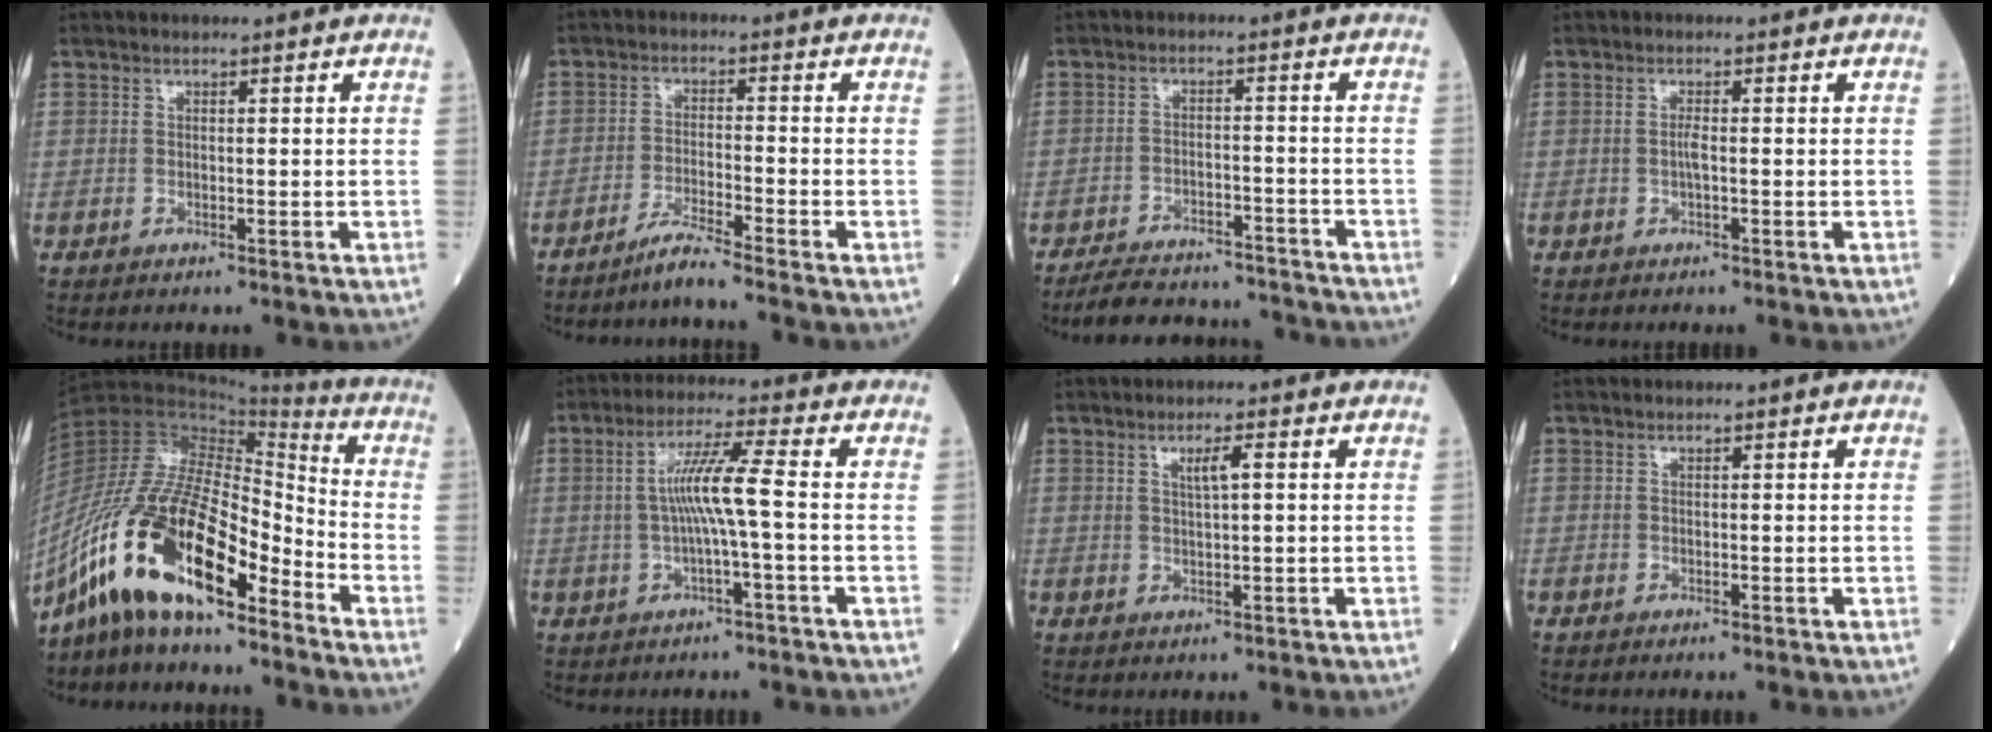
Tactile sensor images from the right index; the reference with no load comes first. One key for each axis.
{"total": 4.3, "fx": -3.8, "fy": -1.2, "fz": 1.8, "tx": -0.037, "ty": -0.017, "tz": -0.078}
{"total": 13.1, "fx": -12.4, "fy": 2.6, "fz": 3.1, "tx": -0.051, "ty": 0.013, "tz": -0.175}
{"total": 1.2, "fx": -0.2, "fy": 0.0, "fz": 1.2, "tx": -0.025, "ty": 0.000, "tz": -0.004}
{"total": 18.4, "fx": -12.1, "fy": 4.7, "fz": 13.0, "tx": -0.268, "ty": 0.010, "tz": -0.222}
{"total": 6.8, "fx": -0.4, "fy": -0.7, "fz": 6.8, "tx": -0.133, "ty": 0.011, "tz": -0.008}
{"total": 2.4, "fx": 0.8, "fy": 0.1, "fz": 2.3, "tx": -0.041, "ty": 0.001, "tz": 0.013}
{"total": 0.0}